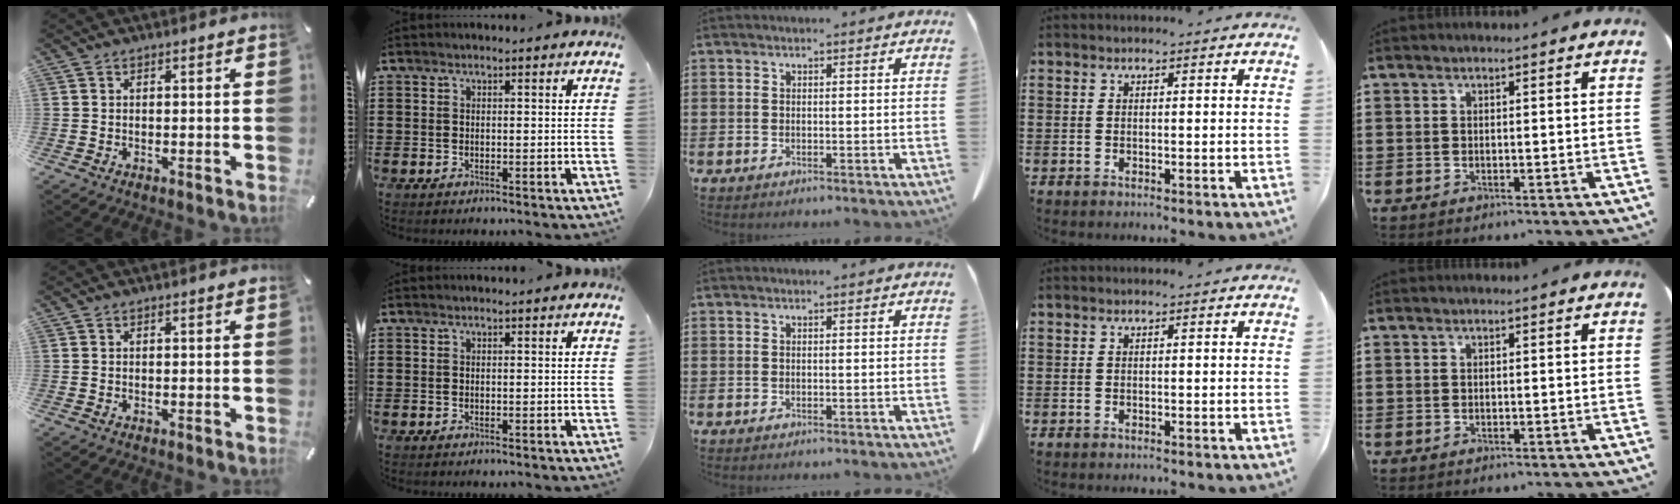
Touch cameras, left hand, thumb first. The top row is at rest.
{}